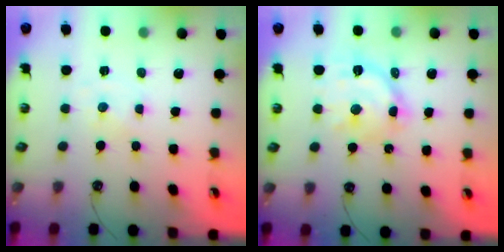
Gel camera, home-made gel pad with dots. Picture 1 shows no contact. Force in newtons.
{"total": 16.0, "press": 16.0, "slide": 1.2}